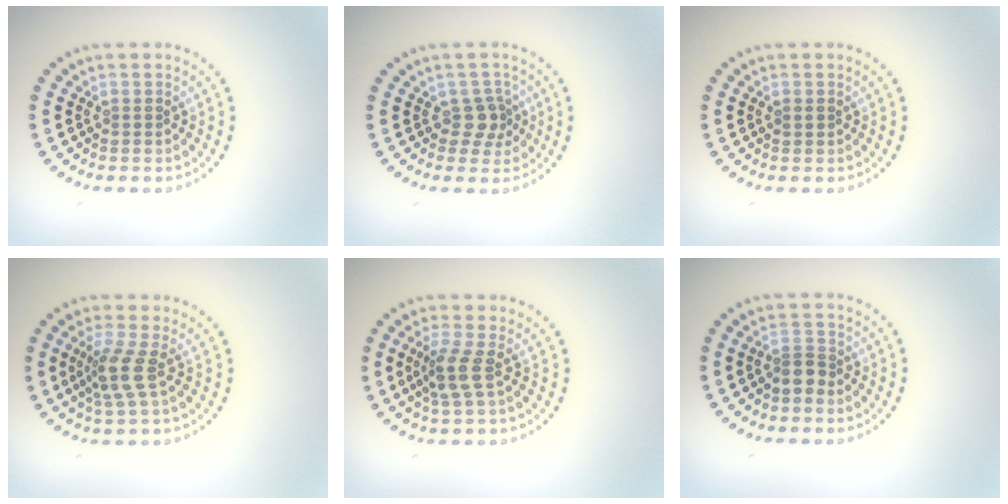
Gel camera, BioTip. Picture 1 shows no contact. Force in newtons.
{"total": 2.0, "press": 1.6, "slide": 1.2}
{"total": 0.7, "press": 0.7, "slide": 0.1}
{"total": 2.7, "press": 2.1, "slide": 1.8}
{"total": 2.6, "press": 2.0, "slide": 1.6}
{"total": 1.9, "press": 1.6, "slide": 1.1}